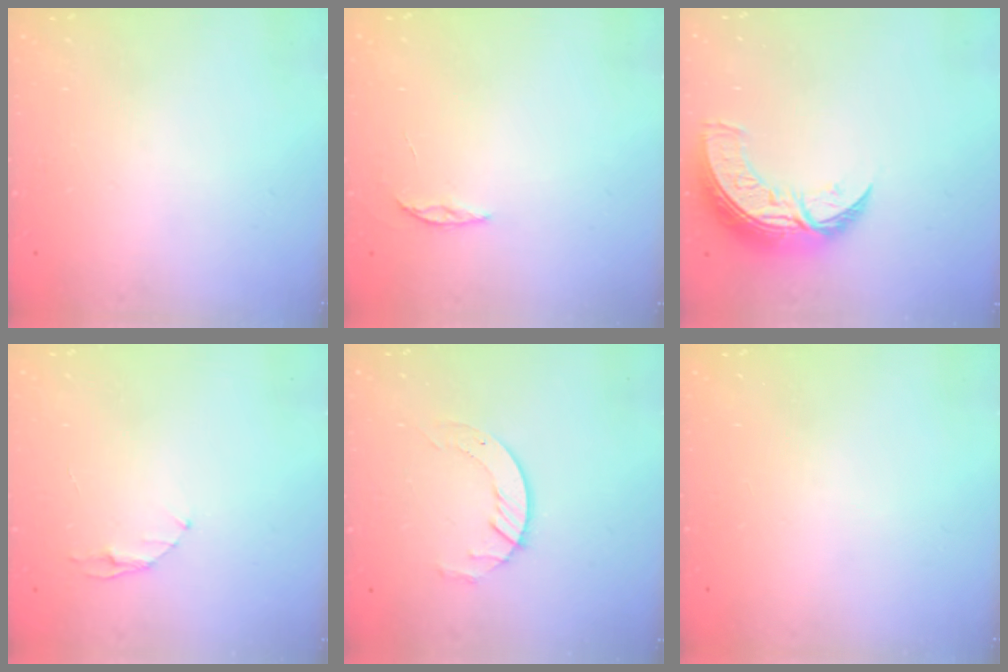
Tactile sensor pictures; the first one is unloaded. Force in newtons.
{"total": 2.4, "press": 2.4, "slide": 0.2}
{"total": 11.0, "press": 10.9, "slide": 0.8}
{"total": 3.9, "press": 3.9, "slide": 0.5}
{"total": 5.7, "press": 5.7, "slide": 0.4}
{"total": 0.0}